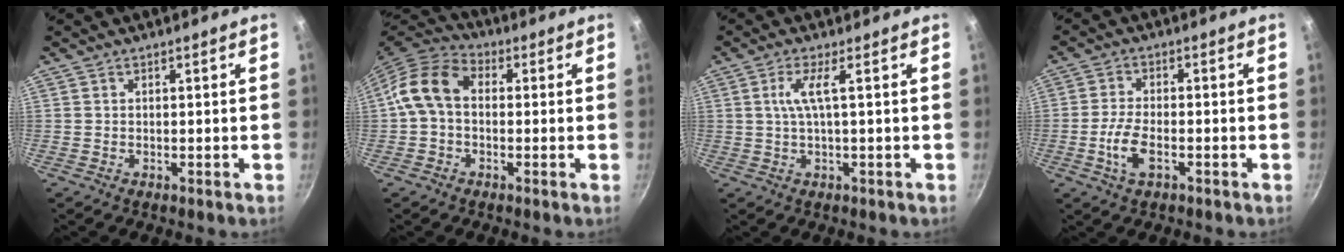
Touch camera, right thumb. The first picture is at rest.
{"total": 10.5, "force": [0.4, 7.4, 7.5], "torque": [-0.138, 0.030, -0.006]}
{"total": 3.7, "force": [0.8, 0.3, 3.6], "torque": [-0.096, 0.007, 0.018]}
{"total": 5.6, "force": [-2.0, 2.6, 4.6], "torque": [-0.094, 0.011, -0.037]}